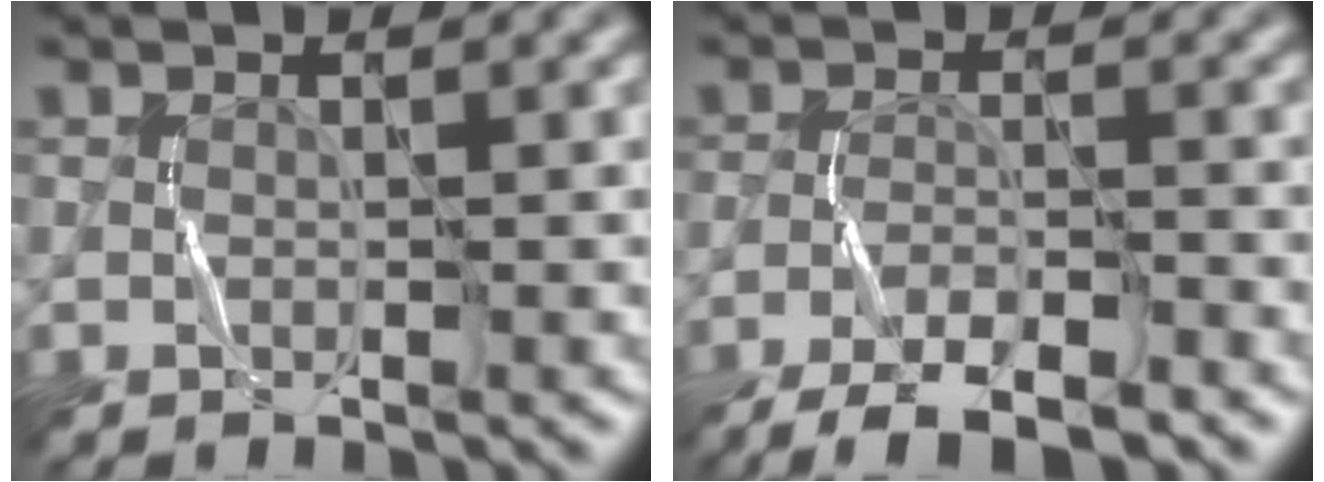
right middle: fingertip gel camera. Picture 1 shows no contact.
{"total": 7.2, "force": [-5.9, 1.5, 3.8], "torque": [-0.065, -0.015, -0.101]}